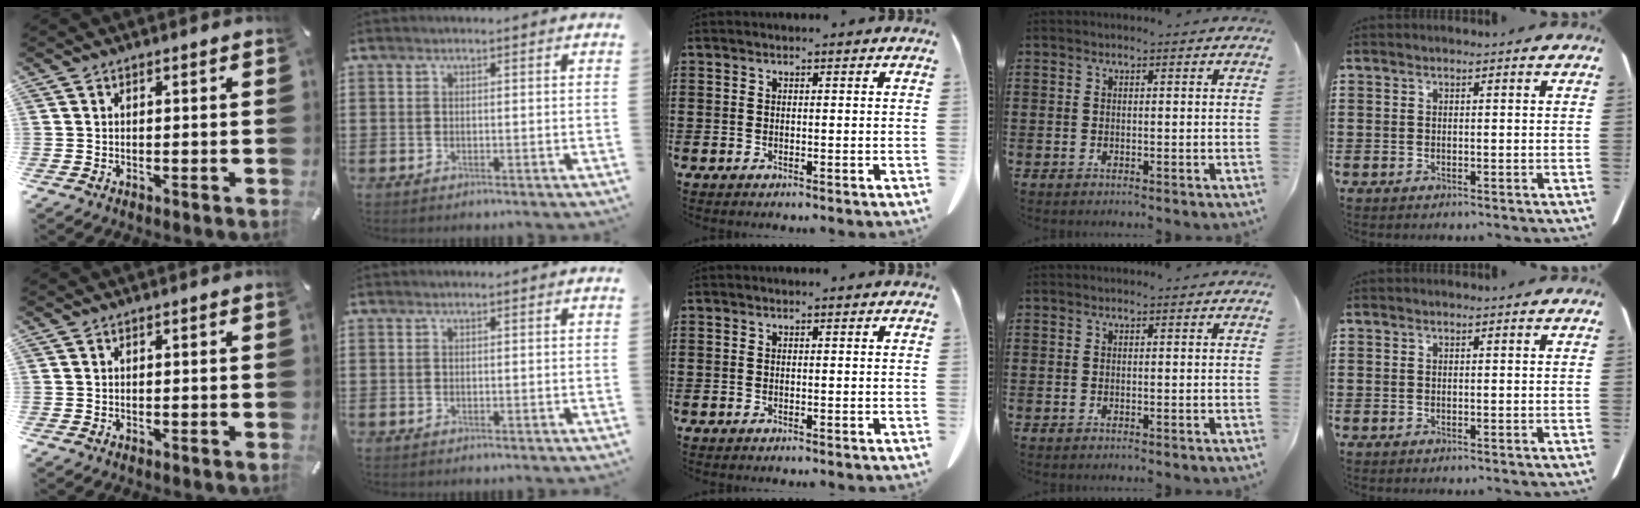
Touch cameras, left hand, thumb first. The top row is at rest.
{}